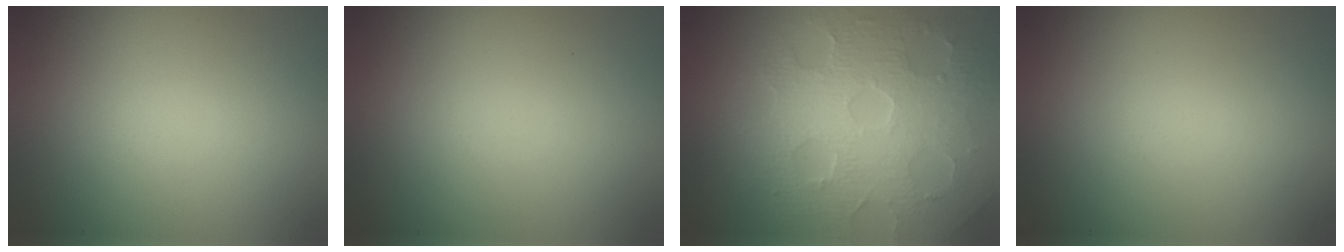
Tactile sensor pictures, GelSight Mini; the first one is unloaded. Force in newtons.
{"total": 0.0}
{"total": 8.9, "press": 6.0, "slide": 6.5}
{"total": 0.0}